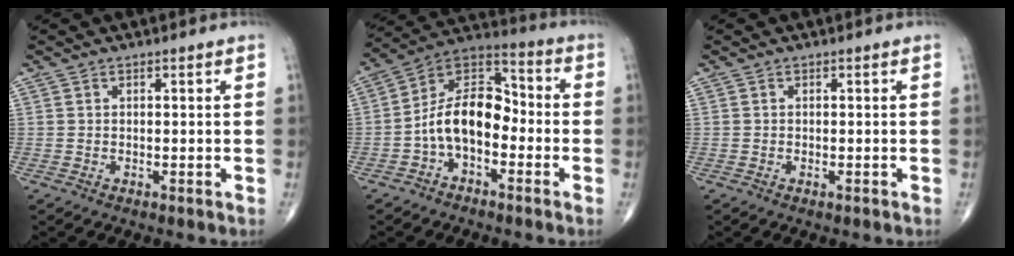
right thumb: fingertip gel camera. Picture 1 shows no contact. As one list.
[{"total": 12.4, "force": [-3.0, 7.5, 9.5], "torque": [-0.142, 0.056, -0.068]}, {"total": 0.5, "force": [-0.3, 0.1, 0.4], "torque": [-0.007, 0.000, -0.006]}]